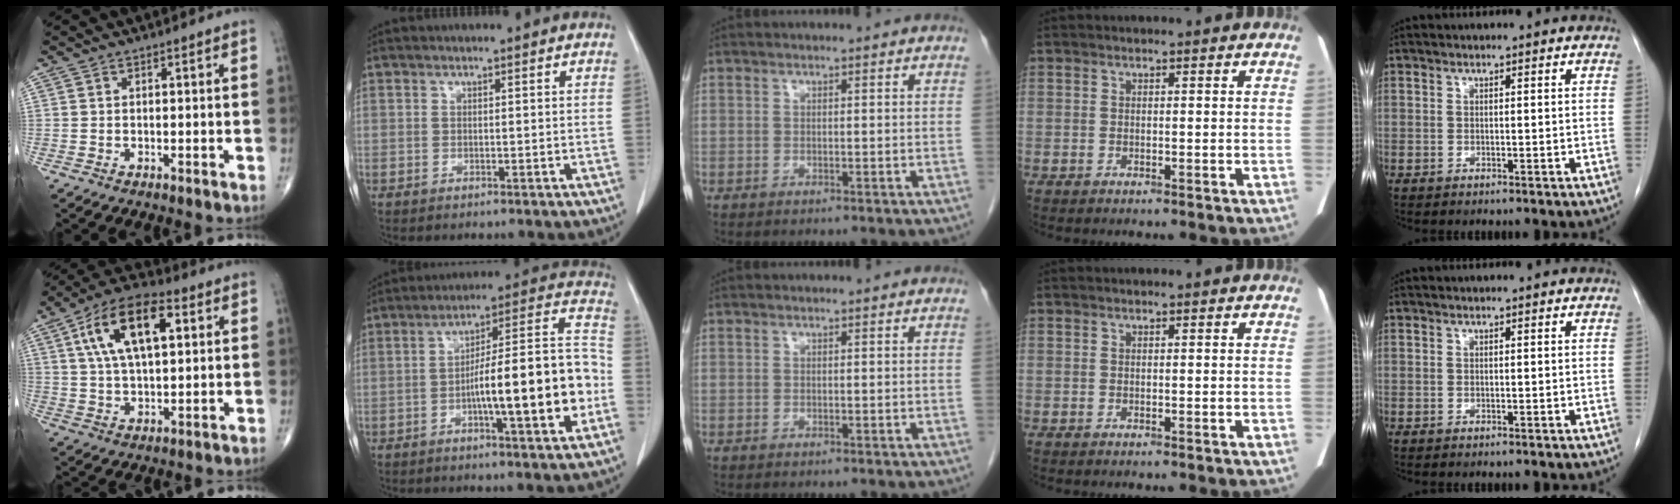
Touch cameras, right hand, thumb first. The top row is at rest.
{"thumb": {"total": 15.6, "force": [4.9, 7.2, 12.9], "torque": [-0.226, 0.011, 0.083]}, "index": {"total": 17.3, "force": [-4.3, 1.9, 16.7], "torque": [-0.250, 0.020, -0.064]}}